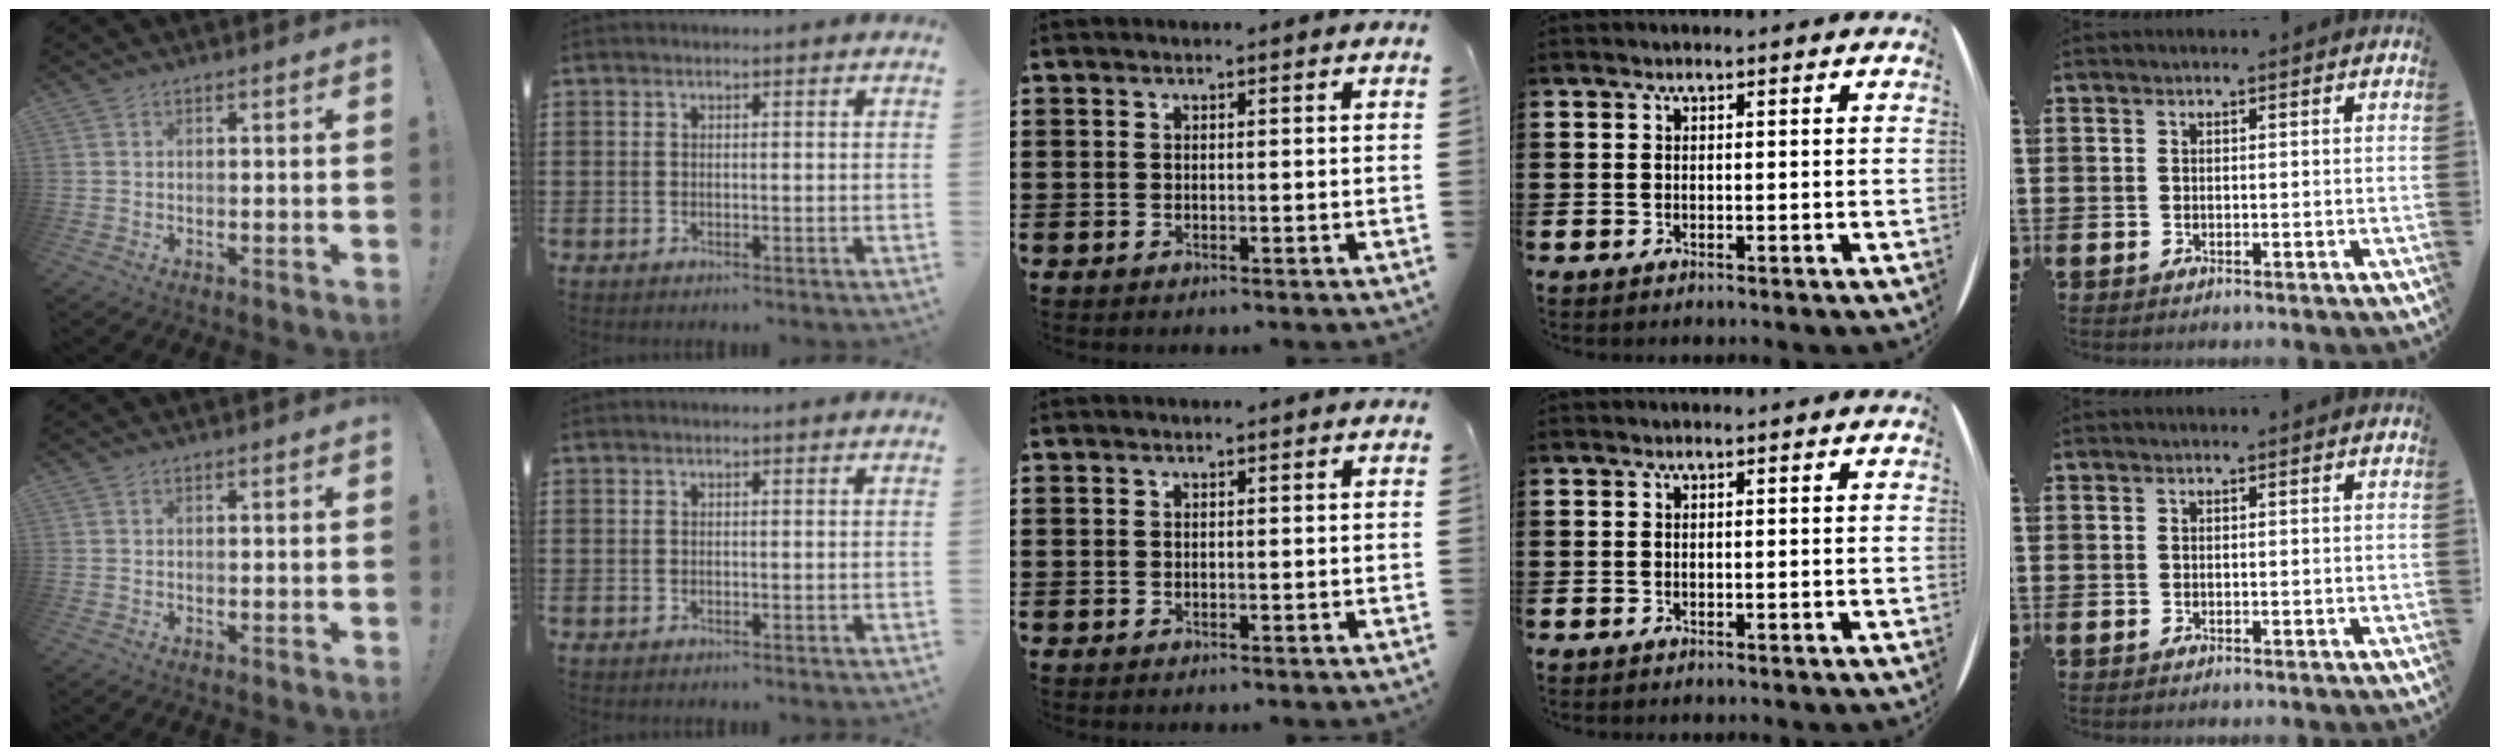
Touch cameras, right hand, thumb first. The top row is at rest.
{}